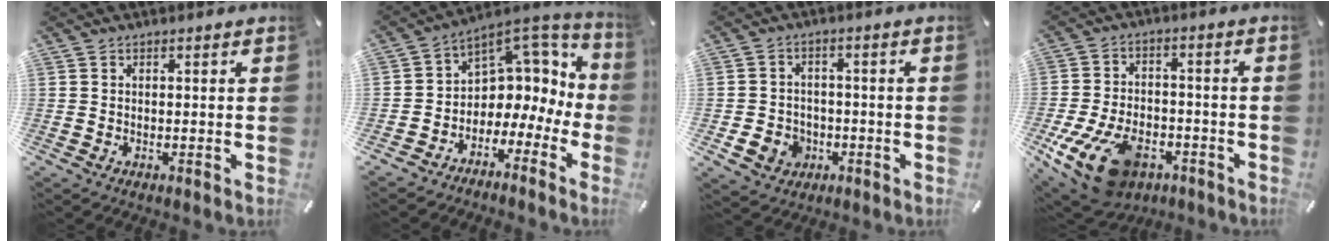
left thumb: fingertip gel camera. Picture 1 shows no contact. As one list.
[{"total": 5.7, "force": [1.4, 5.4, 0.8], "torque": [-0.020, -0.038, 0.030]}, {"total": 6.2, "force": [-1.7, 5.6, 1.9], "torque": [-0.040, 0.011, -0.029]}, {"total": 16.8, "force": [-8.3, 10.0, 10.7], "torque": [-0.205, 0.043, -0.138]}]